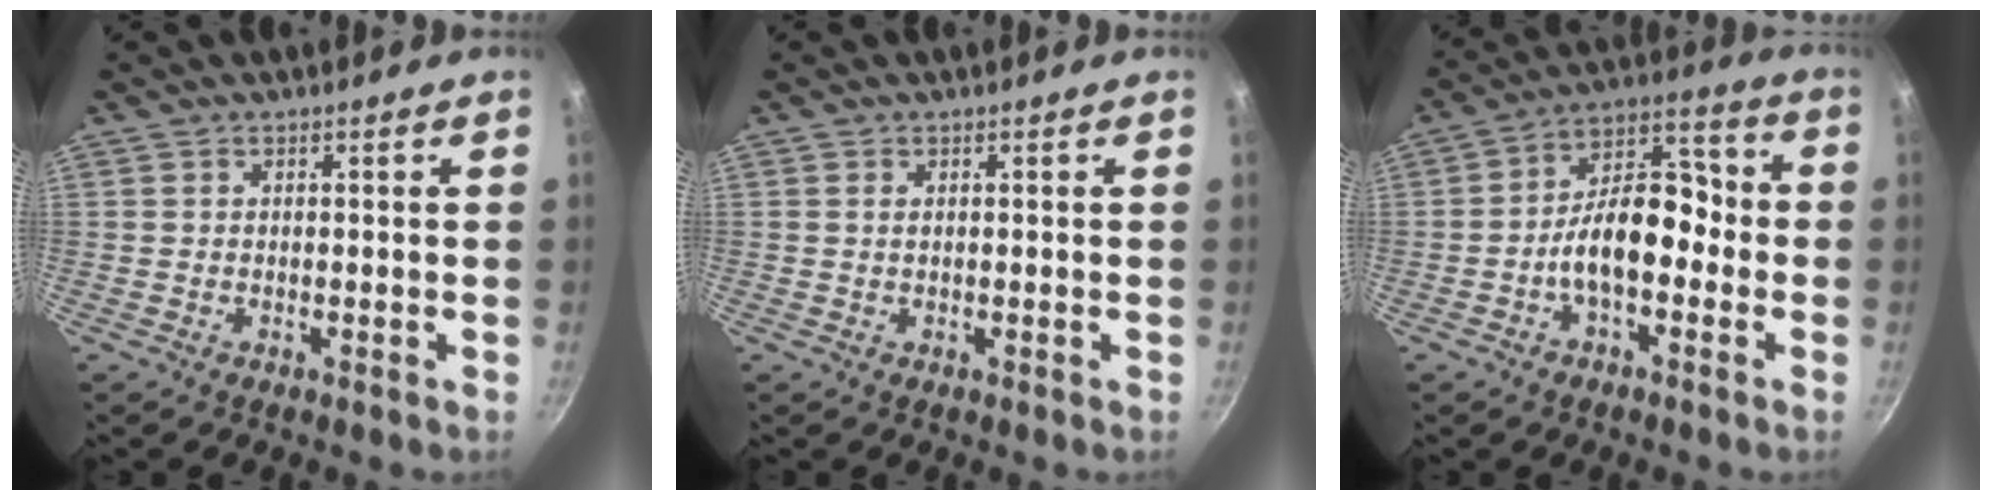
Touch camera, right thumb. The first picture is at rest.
{"total": 0.8, "force": [0.1, 0.2, 0.8], "torque": [-0.014, 0.000, 0.001]}
{"total": 12.6, "force": [-3.2, 7.4, 9.7], "torque": [-0.119, 0.061, -0.065]}